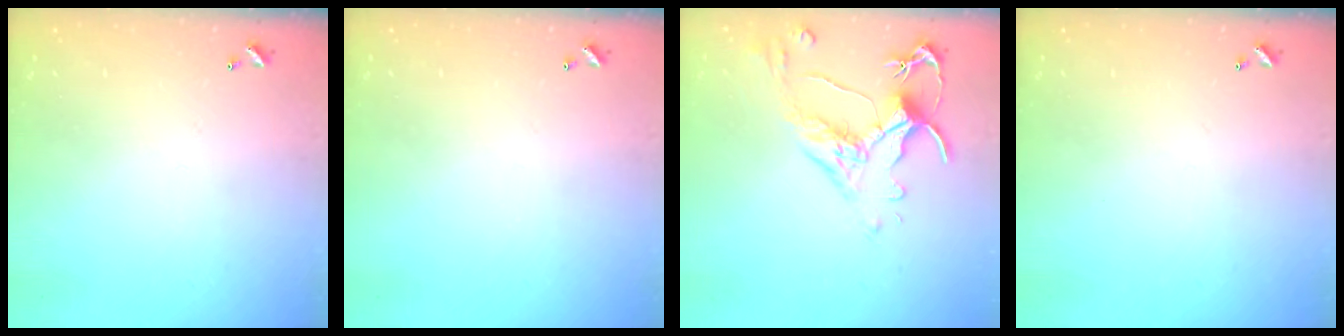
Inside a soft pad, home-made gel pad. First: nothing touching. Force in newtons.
{"total": 0.0}
{"total": 2.5, "press": 2.2, "slide": 1.3}
{"total": 0.0}